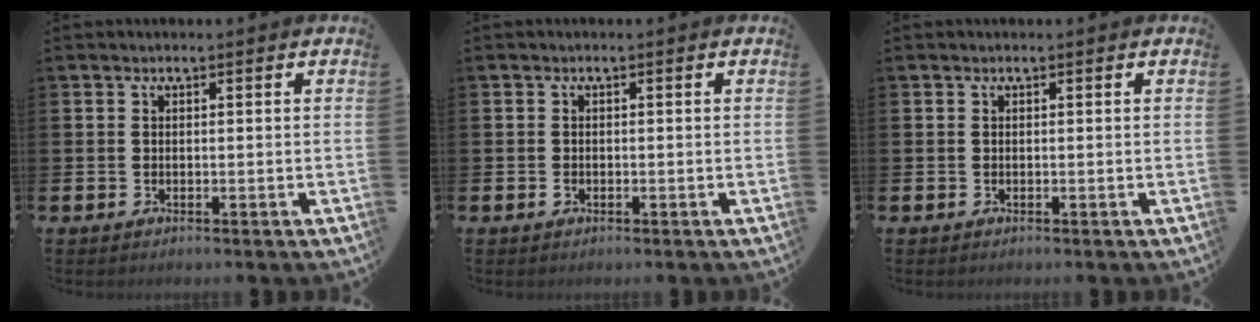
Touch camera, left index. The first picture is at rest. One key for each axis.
{"total": 0.6, "fx": -0.3, "fy": 0.5, "fz": 0.2, "tx": -0.010, "ty": 0.005, "tz": -0.007}
{"total": 0.0}